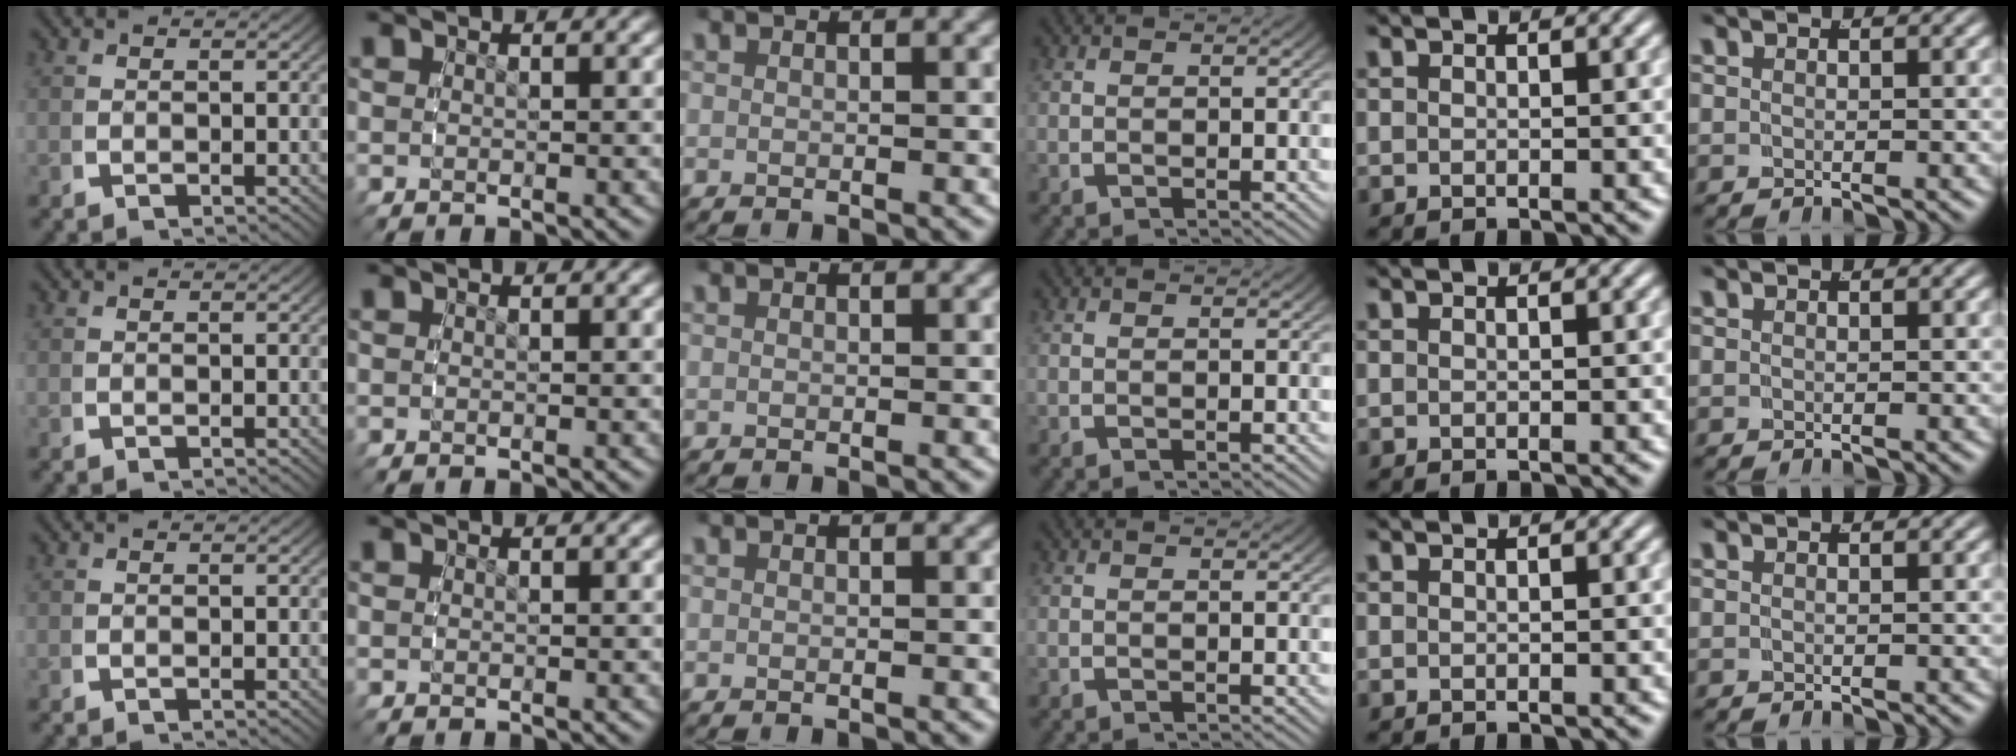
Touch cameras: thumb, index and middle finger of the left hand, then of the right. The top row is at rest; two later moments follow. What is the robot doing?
{"motion": "reach", "object": "toothpaste"}